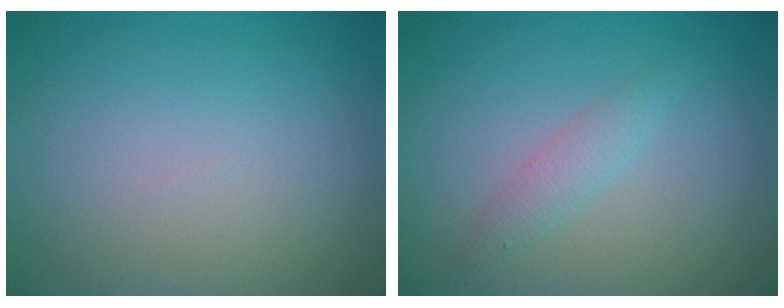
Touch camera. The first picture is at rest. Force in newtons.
{"total": 1.6, "press": 1.6, "slide": 0.1}